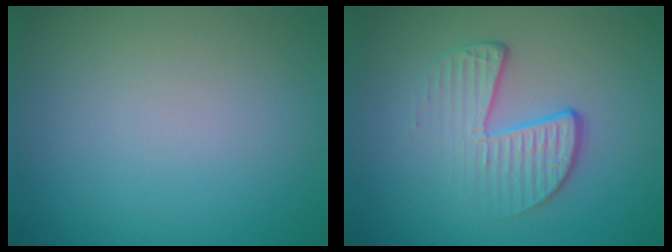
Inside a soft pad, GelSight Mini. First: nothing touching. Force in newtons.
{"total": 4.3, "press": 2.7, "slide": 3.3}